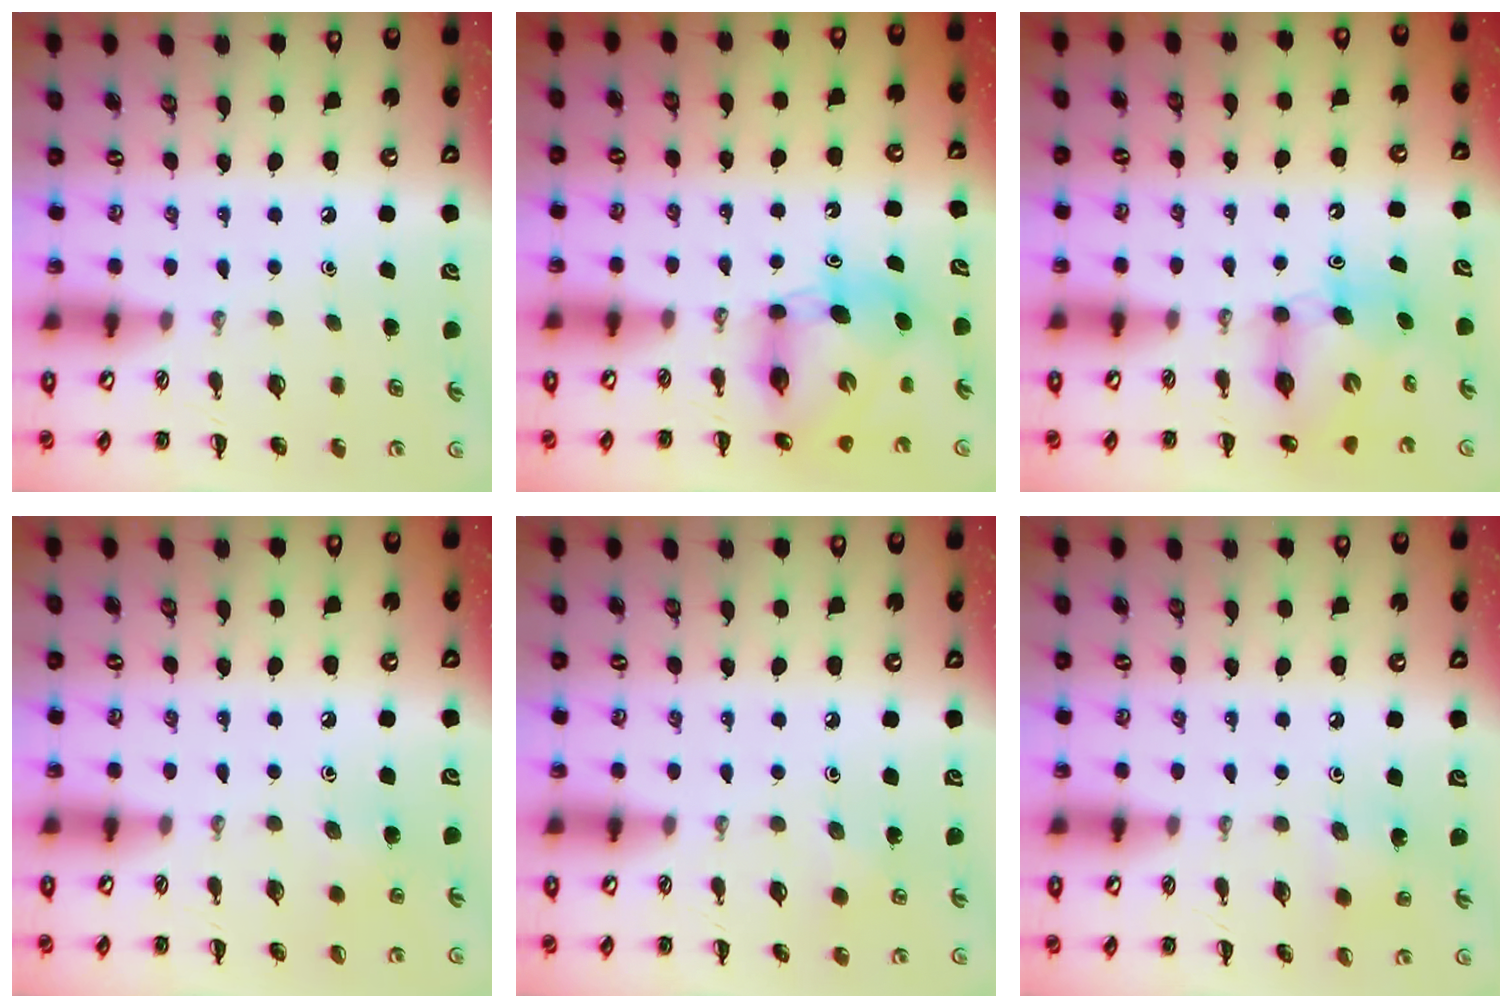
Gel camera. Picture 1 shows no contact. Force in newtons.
{"total": 8.3, "press": 7.9, "slide": 2.5}
{"total": 6.7, "press": 6.5, "slide": 1.5}
{"total": 4.3, "press": 4.2, "slide": 1.2}
{"total": 1.9, "press": 1.8, "slide": 0.6}
{"total": 2.7, "press": 2.6, "slide": 0.7}